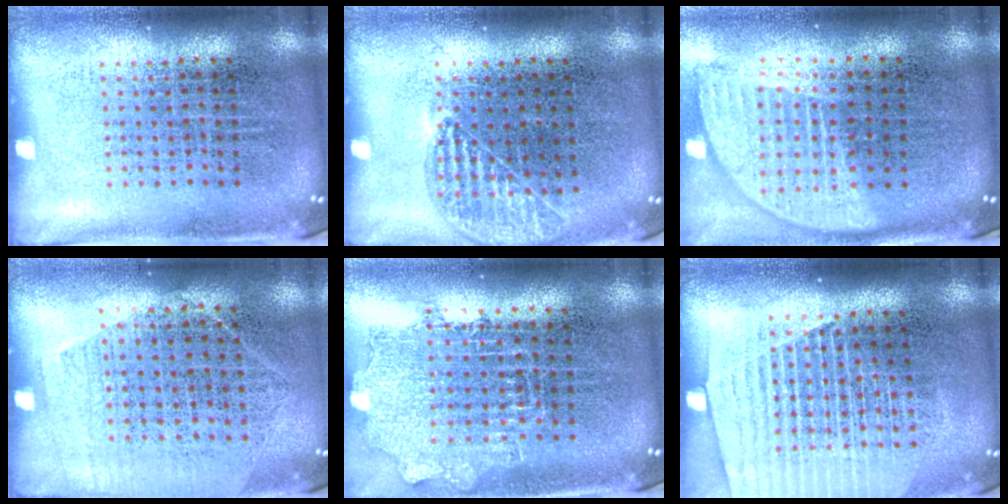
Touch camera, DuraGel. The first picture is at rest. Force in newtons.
{"total": 1.0, "press": 1.0, "slide": 0.2}
{"total": 1.8, "press": 1.5, "slide": 1.1}
{"total": 1.3, "press": 1.0, "slide": 0.7}
{"total": 1.2, "press": 1.1, "slide": 0.5}
{"total": 1.4, "press": 1.3, "slide": 0.5}